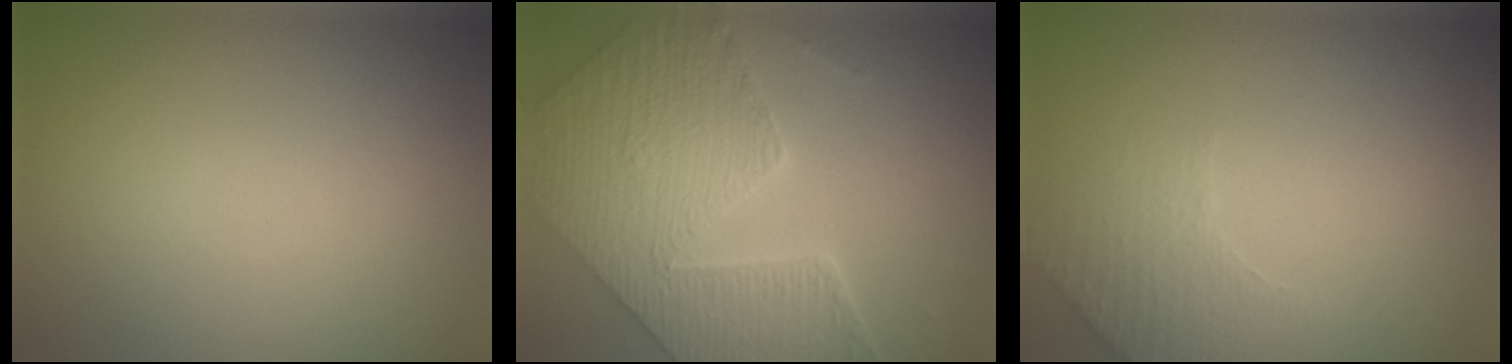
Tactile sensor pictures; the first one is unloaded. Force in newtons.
{"total": 9.2, "press": 6.7, "slide": 6.3}
{"total": 2.3, "press": 2.3, "slide": 0.6}